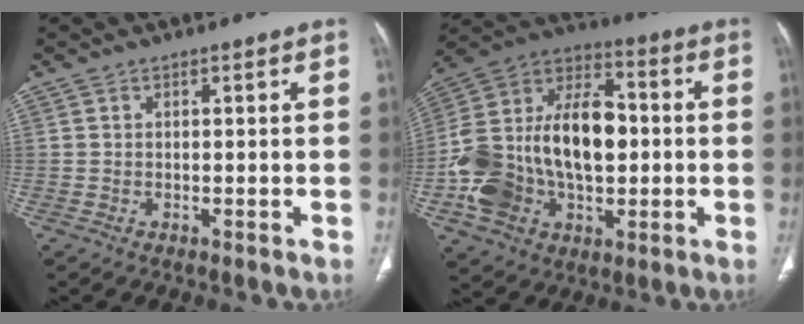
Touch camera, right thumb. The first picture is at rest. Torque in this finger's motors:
{"motor_torque": [2.69, 2.32, 2.16, -0.61, 0.27]}